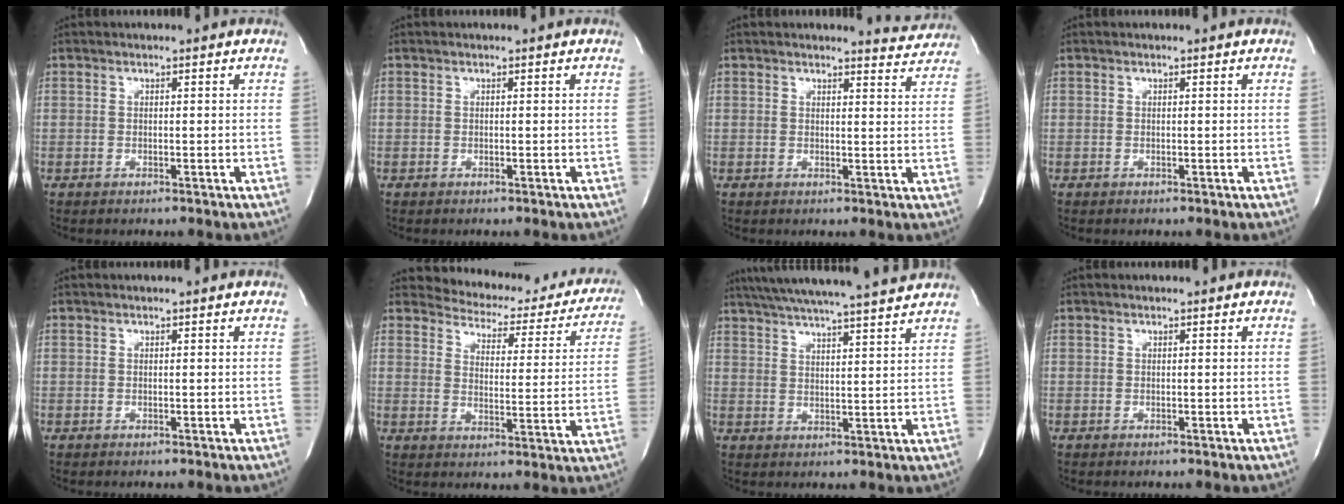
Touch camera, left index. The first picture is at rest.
{"total": 0.0}
{"total": 4.0, "force": [4.0, 0.2, -0.4], "torque": [0.000, -0.026, 0.030]}
{"total": 0.0}
{"total": 0.0}
{"total": 19.8, "force": [18.2, 6.2, 4.6], "torque": [-0.037, -0.046, 0.198]}
{"total": 17.5, "force": [15.7, -0.4, 7.8], "torque": [-0.137, 0.008, 0.218]}
{"total": 0.0}